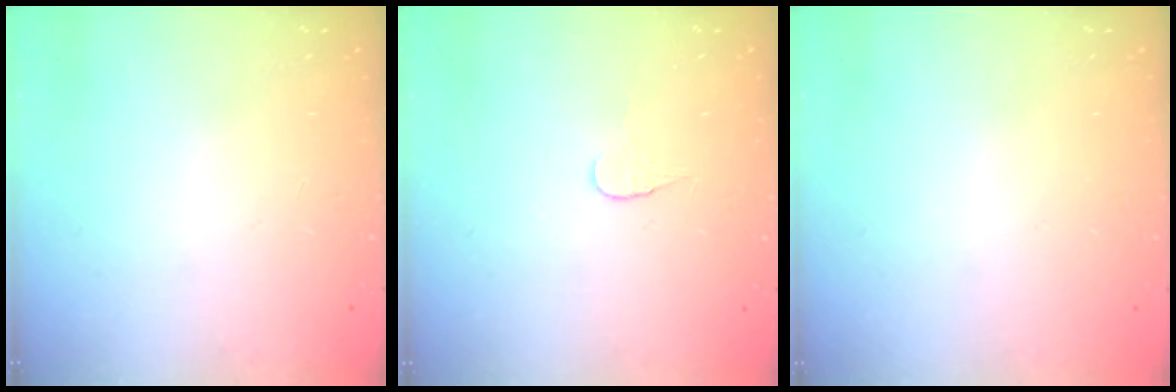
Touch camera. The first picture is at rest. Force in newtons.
{"total": 3.9, "press": 3.9, "slide": 0.4}
{"total": 0.6, "press": 0.6, "slide": 0.2}